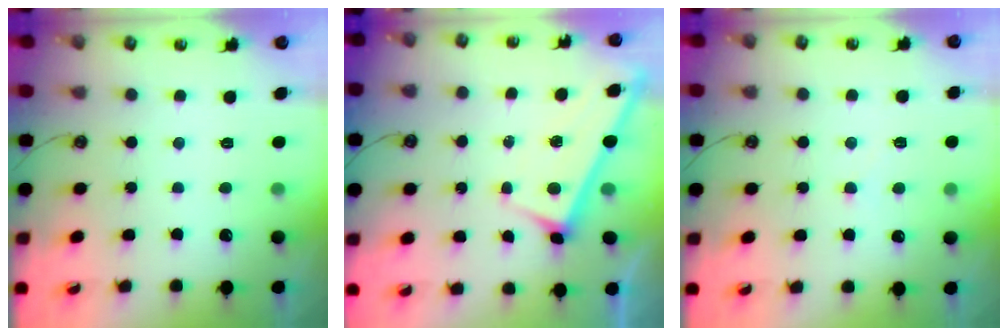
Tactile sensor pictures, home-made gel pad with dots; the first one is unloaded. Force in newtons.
{"total": 3.0, "press": 3.0, "slide": 0.2}
{"total": 5.4, "press": 5.4, "slide": 0.5}